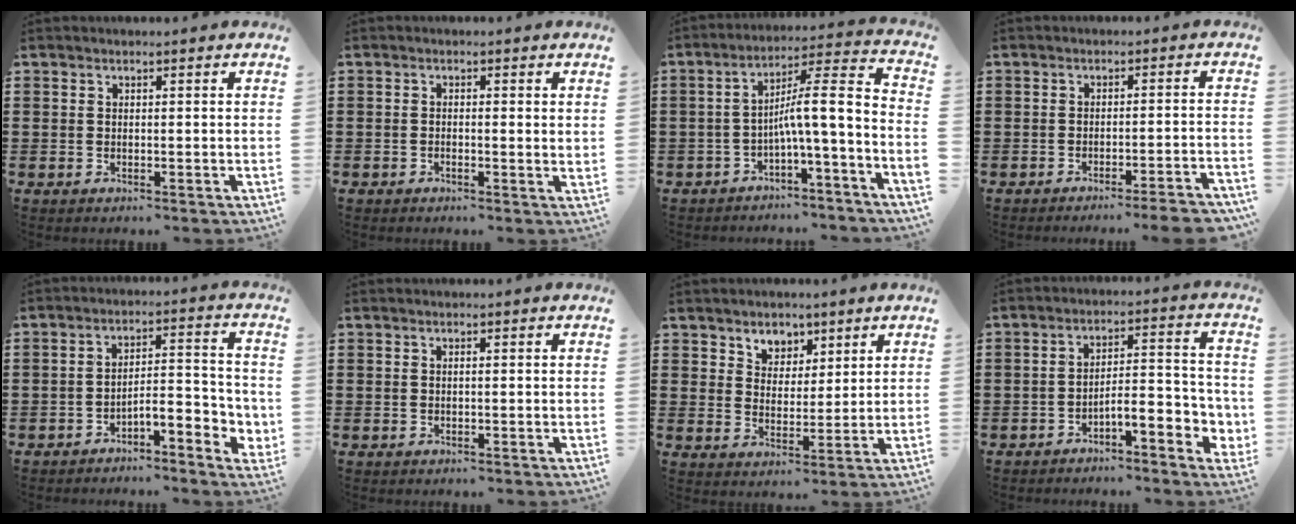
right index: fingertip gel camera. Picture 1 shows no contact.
{"total": 0.8, "force": [-0.2, 0.2, 0.7], "torque": [-0.014, -0.004, -0.003]}
{"total": 6.3, "force": [-3.4, -1.2, 5.2], "torque": [-0.097, -0.037, -0.085]}
{"total": 3.4, "force": [-3.0, -0.4, 1.7], "torque": [-0.028, -0.009, -0.058]}
{"total": 4.3, "force": [-3.3, 1.0, 2.6], "torque": [-0.047, -0.003, -0.066]}
{"total": 0.0}
{"total": 4.4, "force": [3.3, 2.9, 0.2], "torque": [-0.023, 0.005, 0.061]}
{"total": 5.0, "force": [-3.2, 1.3, 3.5], "torque": [-0.053, -0.011, -0.065]}